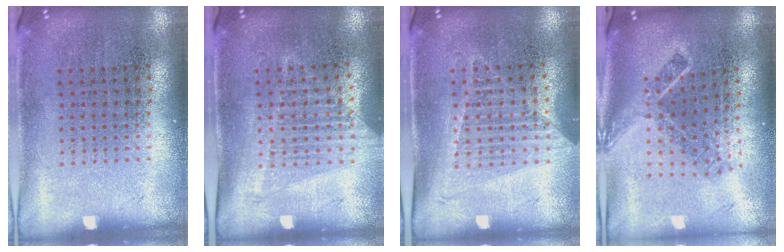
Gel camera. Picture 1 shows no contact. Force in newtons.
{"total": 1.5, "press": 1.4, "slide": 0.5}
{"total": 1.3, "press": 1.2, "slide": 0.6}
{"total": 2.1, "press": 1.5, "slide": 1.5}